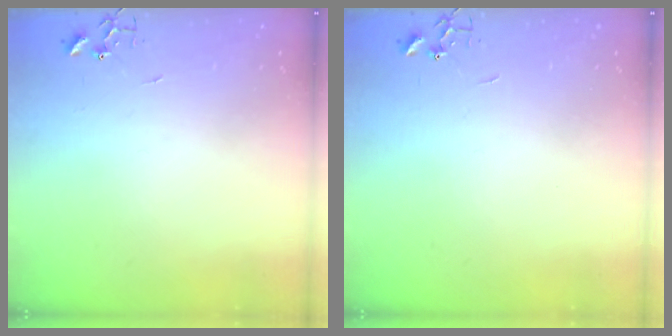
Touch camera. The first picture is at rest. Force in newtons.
{"total": 0.0}